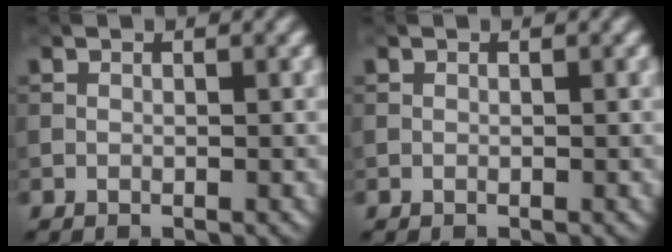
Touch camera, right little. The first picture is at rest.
{"total": 0.0}